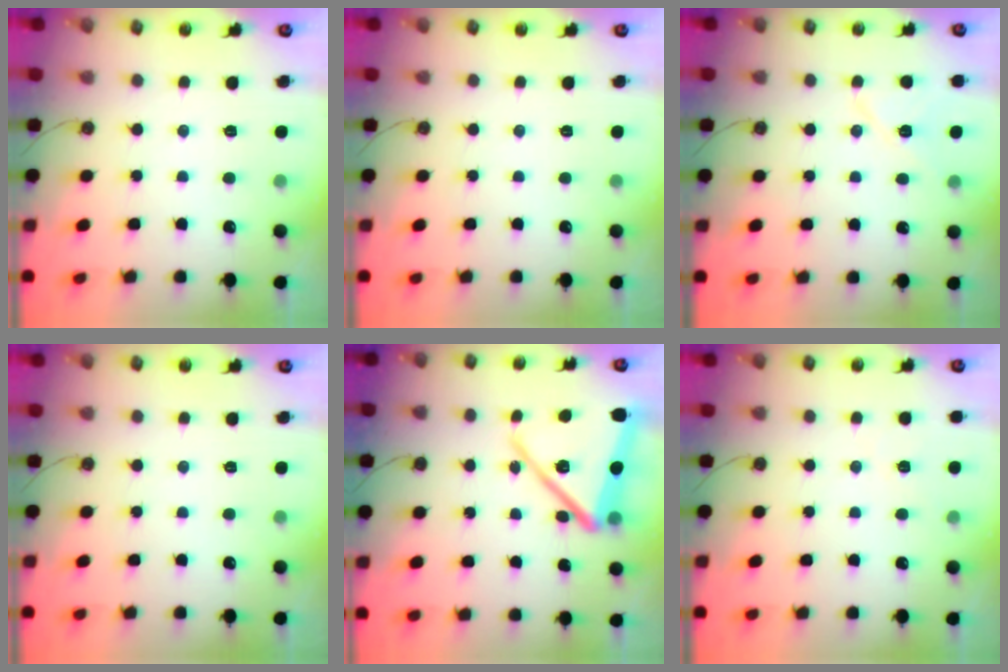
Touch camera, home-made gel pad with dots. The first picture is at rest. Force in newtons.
{"total": 0.0}
{"total": 9.0, "press": 9.0, "slide": 0.6}
{"total": 0.0}
{"total": 19.9, "press": 19.9, "slide": 1.5}
{"total": 3.5, "press": 3.0, "slide": 1.9}